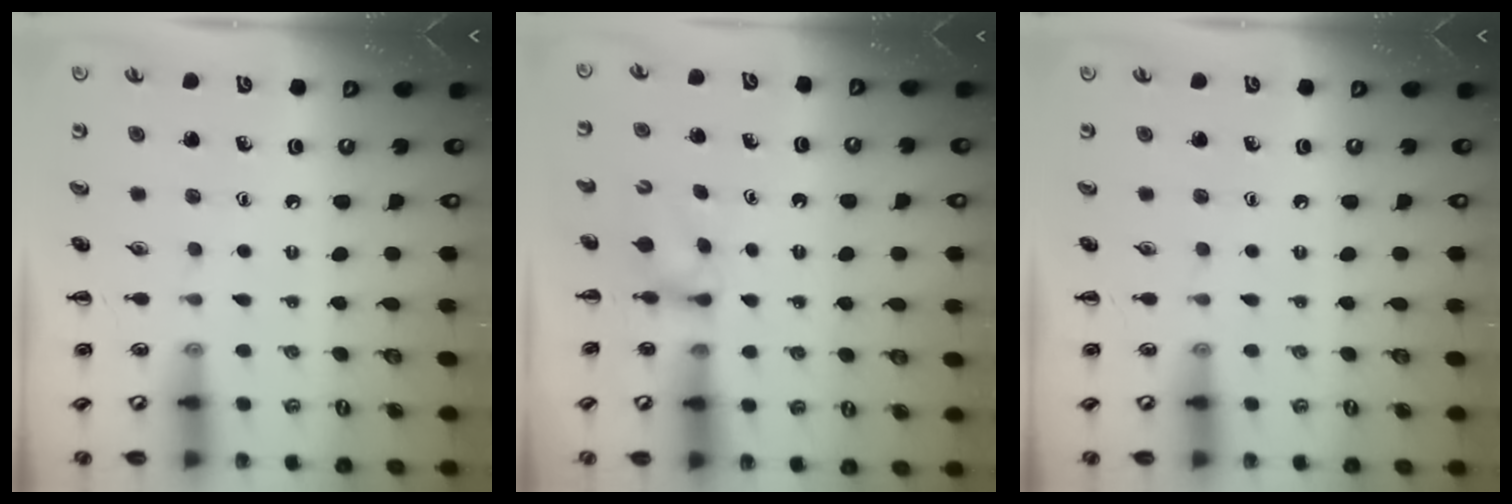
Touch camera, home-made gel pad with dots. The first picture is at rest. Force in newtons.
{"total": 2.8, "press": 2.5, "slide": 1.3}
{"total": 0.0}